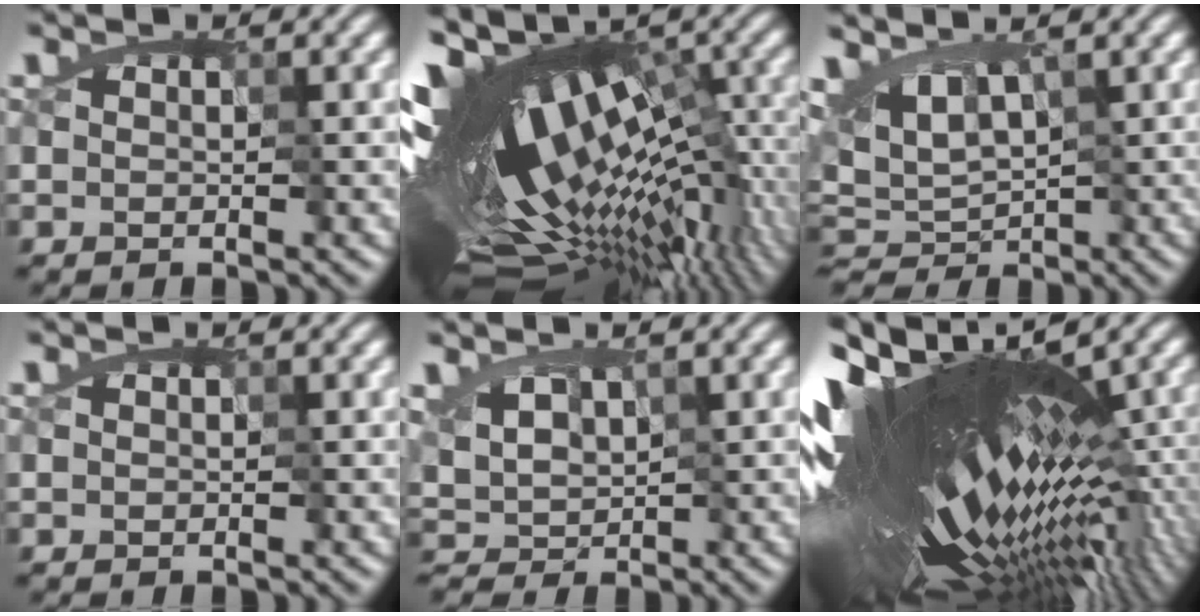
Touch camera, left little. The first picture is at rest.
{"total": 17.2, "force": [-1.5, 6.3, 16.0], "torque": [-0.242, -0.011, 0.006]}
{"total": 1.9, "force": [0.2, 1.5, 1.1], "torque": [-0.021, -0.009, 0.014]}
{"total": 0.0}
{"total": 1.7, "force": [0.6, 1.5, 0.6], "torque": [-0.032, -0.005, 0.036]}
{"total": 17.9, "force": [-0.6, 5.4, 17.1], "torque": [-0.294, -0.006, 0.014]}